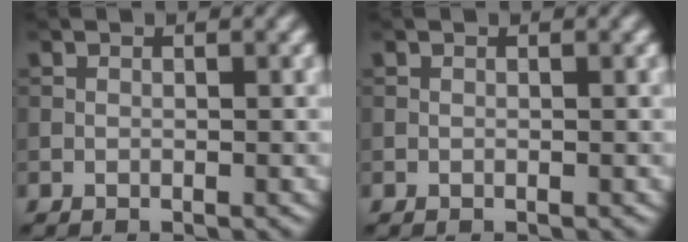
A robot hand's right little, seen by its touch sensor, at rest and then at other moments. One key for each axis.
{"total": 0.0}